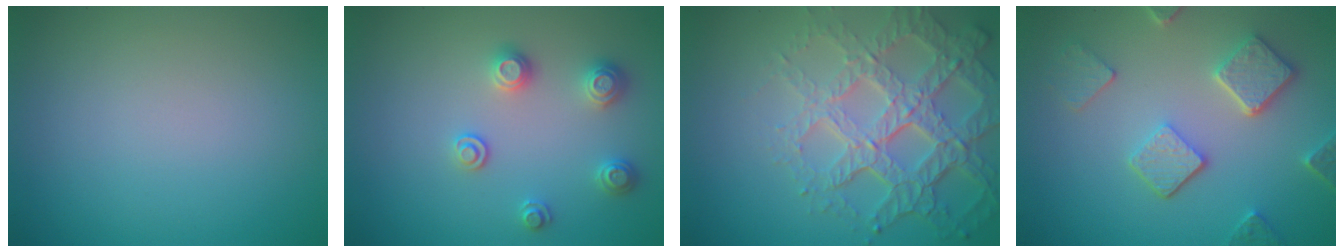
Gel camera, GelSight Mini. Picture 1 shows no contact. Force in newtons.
{"total": 2.5, "press": 2.5, "slide": 0.3}
{"total": 7.7, "press": 5.3, "slide": 5.5}
{"total": 5.0, "press": 3.9, "slide": 3.2}